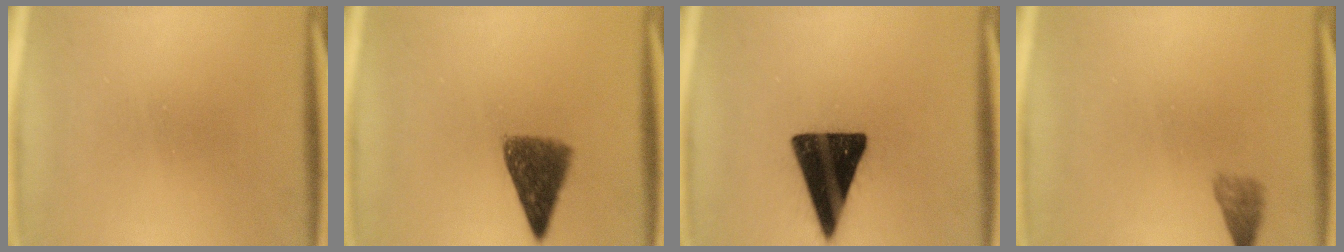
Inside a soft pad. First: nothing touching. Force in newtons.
{"total": 7.0}
{"total": 18.3}
{"total": 2.4}